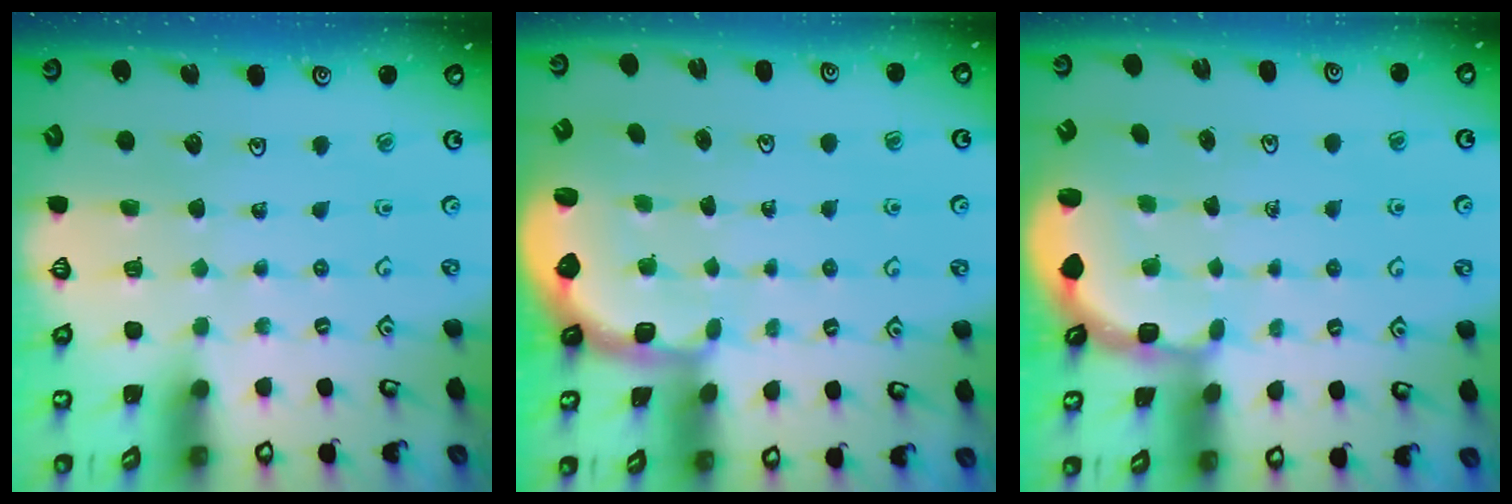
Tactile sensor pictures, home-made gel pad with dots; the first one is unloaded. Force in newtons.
{"total": 2.3, "press": 1.7, "slide": 1.5}
{"total": 2.5, "press": 1.9, "slide": 1.6}